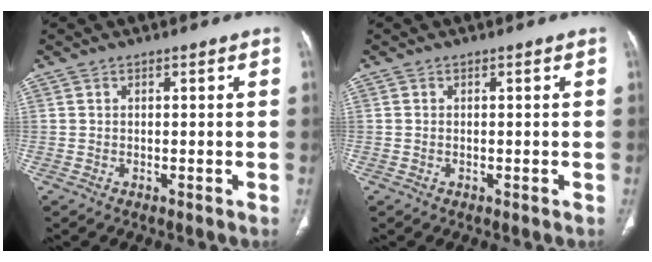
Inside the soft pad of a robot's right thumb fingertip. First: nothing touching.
{"total": 0.0}